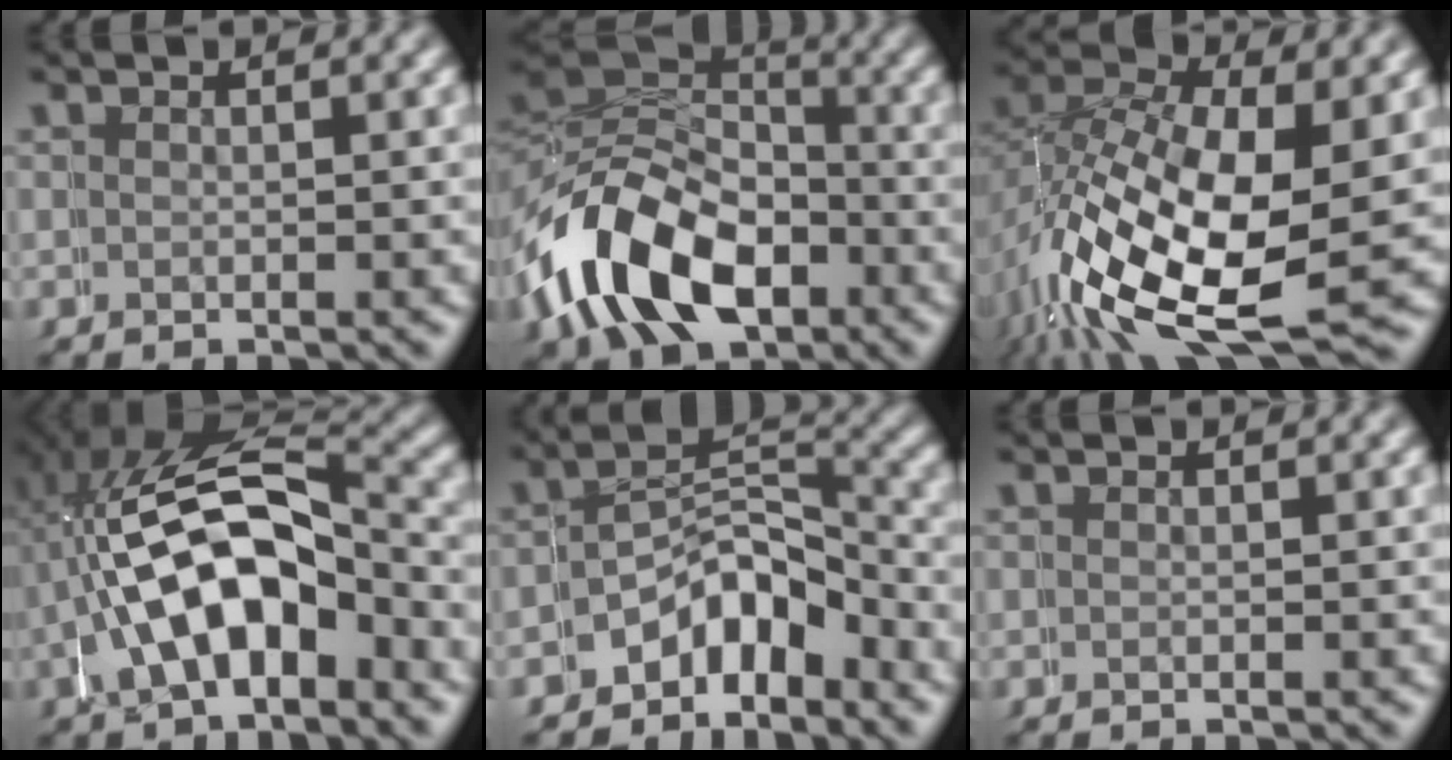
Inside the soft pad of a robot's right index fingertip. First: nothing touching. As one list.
[{"total": 11.3, "force": [-3.1, 9.0, 6.1], "torque": [-0.147, -0.043, -0.040]}, {"total": 12.5, "force": [-2.1, 8.7, 8.7], "torque": [-0.195, -0.060, -0.007]}, {"total": 10.6, "force": [-0.3, 7.3, 7.7], "torque": [-0.149, -0.008, -0.002]}, {"total": 4.7, "force": [-3.6, 3.0, 0.6], "torque": [0.005, -0.015, -0.059]}, {"total": 0.0}]